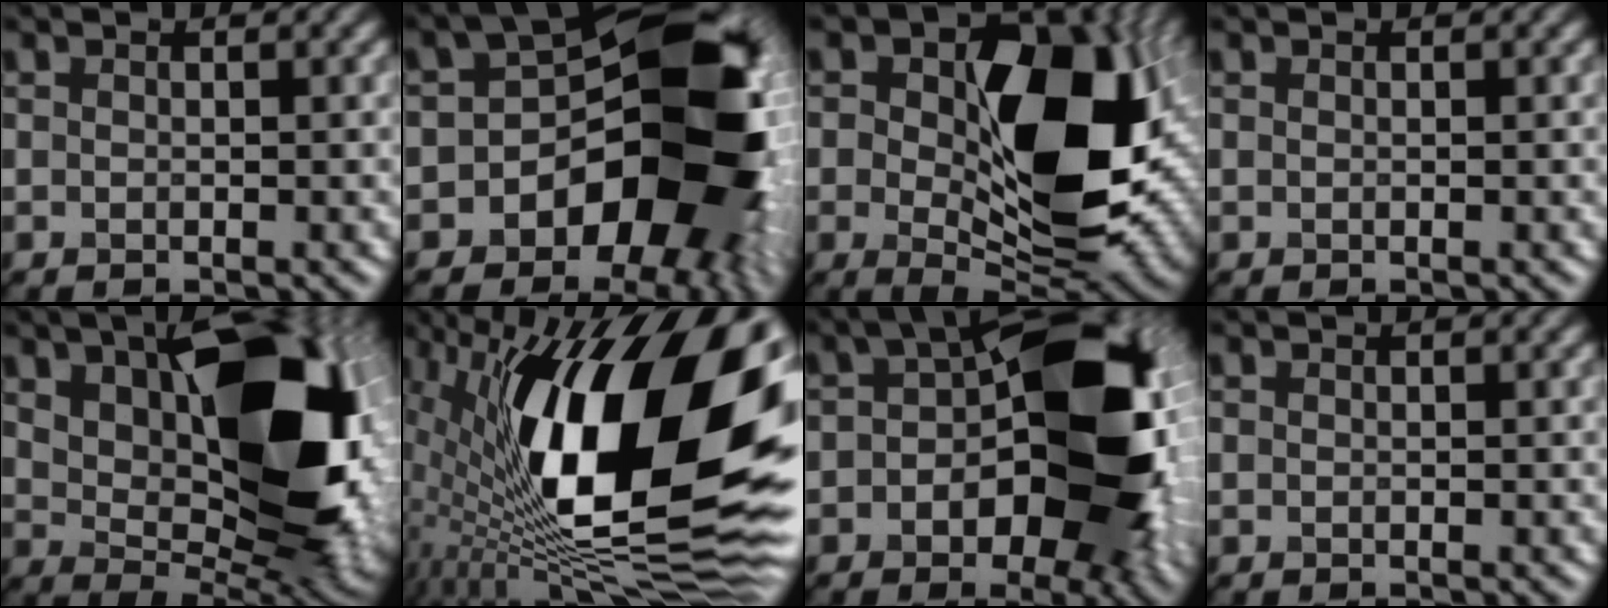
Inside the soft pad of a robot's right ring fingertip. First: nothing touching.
{"total": 15.2, "force": [-4.6, 9.7, 10.9], "torque": [-0.099, 0.006, -0.090]}
{"total": 14.2, "force": [0.8, 8.5, 11.3], "torque": [-0.165, -0.013, 0.023]}
{"total": 0.0}
{"total": 16.5, "force": [4.1, 8.6, 13.5], "torque": [-0.203, 0.004, 0.076]}
{"total": 20.6, "force": [3.5, 8.7, 18.3], "torque": [-0.318, 0.005, 0.053]}
{"total": 14.9, "force": [-0.8, 8.0, 12.5], "torque": [-0.150, 0.018, -0.024]}
{"total": 0.0}